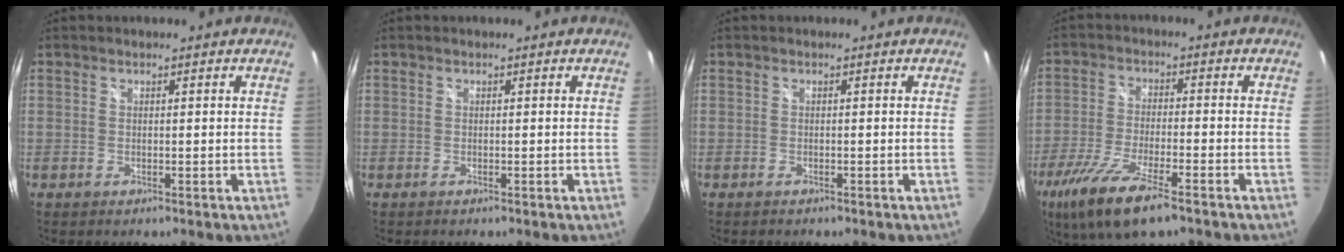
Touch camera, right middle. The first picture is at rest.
{"total": 0.0}
{"total": 0.9, "force": [-0.7, 0.4, 0.2], "torque": [-0.007, -0.002, -0.012]}
{"total": 13.5, "force": [-8.6, 3.3, 9.8], "torque": [-0.217, -0.041, -0.164]}